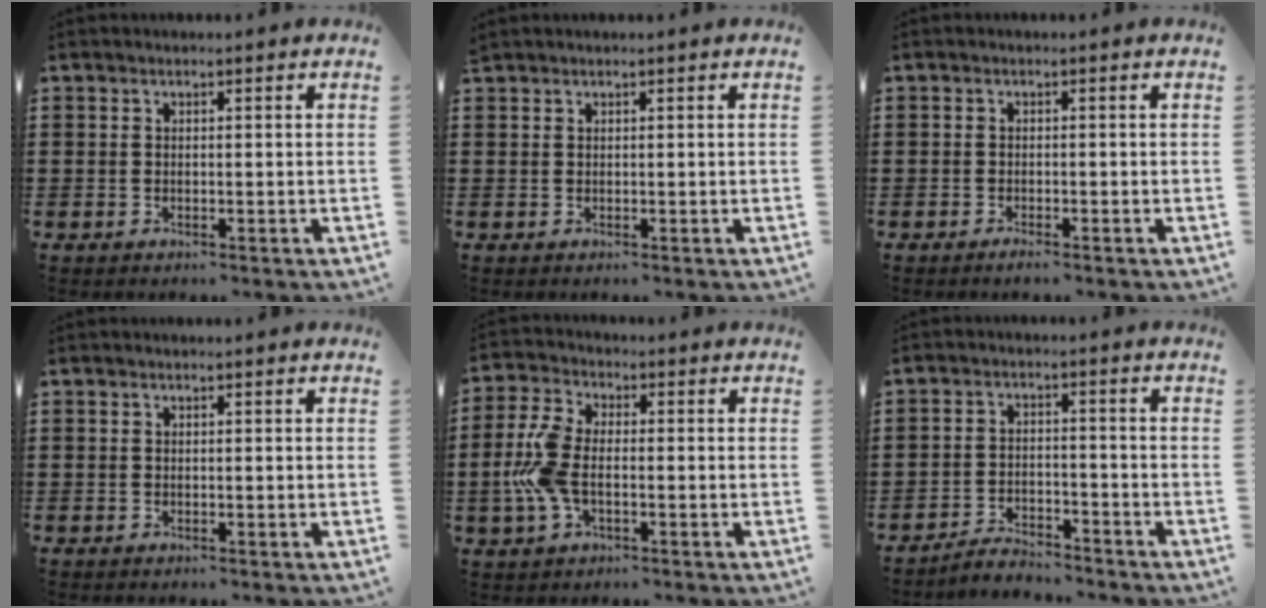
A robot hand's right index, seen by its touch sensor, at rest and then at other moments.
{"total": 0.0}
{"total": 0.9, "force": [-0.8, 0.0, 0.5], "torque": [-0.010, -0.005, -0.015]}
{"total": 0.0}
{"total": 7.8, "force": [-1.3, 4.2, 6.5], "torque": [-0.163, -0.006, -0.029]}
{"total": 3.6, "force": [-3.6, 0.4, 0.3], "torque": [-0.011, 0.006, -0.074]}